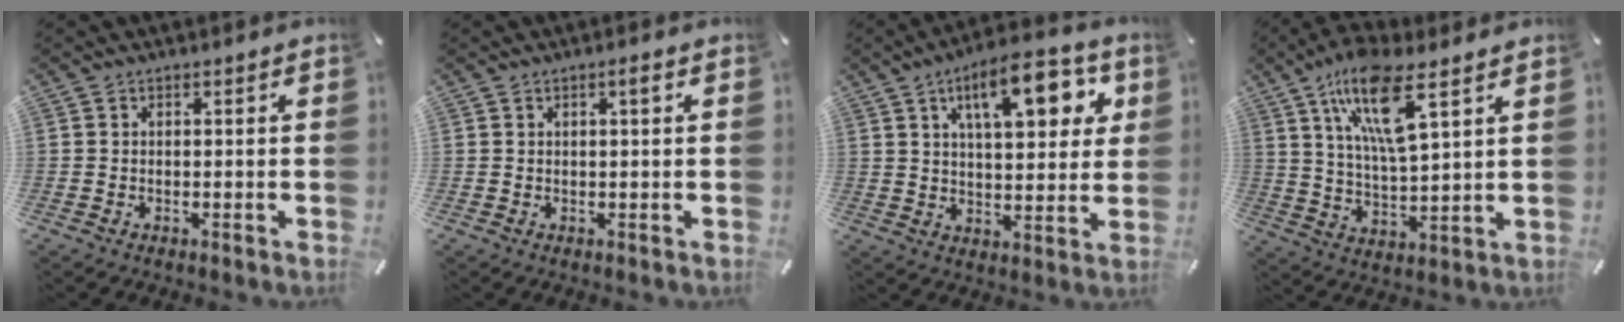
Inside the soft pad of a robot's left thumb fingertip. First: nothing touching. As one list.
[{"total": 1.6, "force": [0.5, 0.3, 1.5], "torque": [-0.029, 0.004, 0.007]}, {"total": 15.3, "force": [6.9, 6.7, 11.9], "torque": [-0.167, -0.018, 0.108]}, {"total": 14.2, "force": [8.5, 4.0, 10.6], "torque": [-0.214, -0.023, 0.146]}]